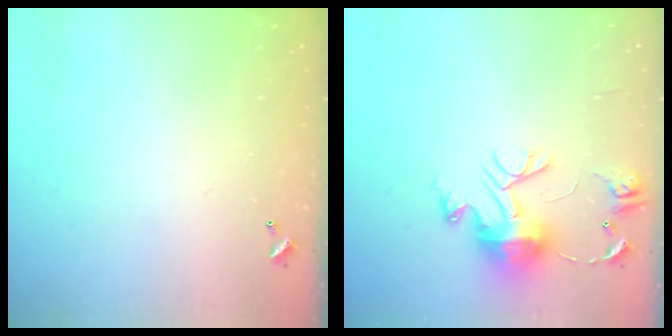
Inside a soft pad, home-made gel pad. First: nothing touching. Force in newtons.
{"total": 11.3, "press": 11.3, "slide": 0.9}